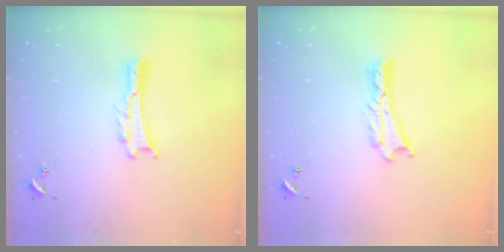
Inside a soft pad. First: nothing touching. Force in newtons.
{"total": 0.7, "press": 0.7, "slide": 0.1}